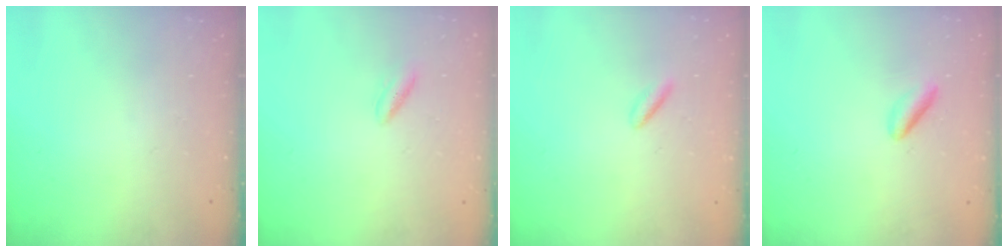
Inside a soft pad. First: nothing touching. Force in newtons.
{"total": 3.0, "press": 2.9, "slide": 0.6}
{"total": 2.3, "press": 2.1, "slide": 1.0}
{"total": 3.1, "press": 2.8, "slide": 1.1}